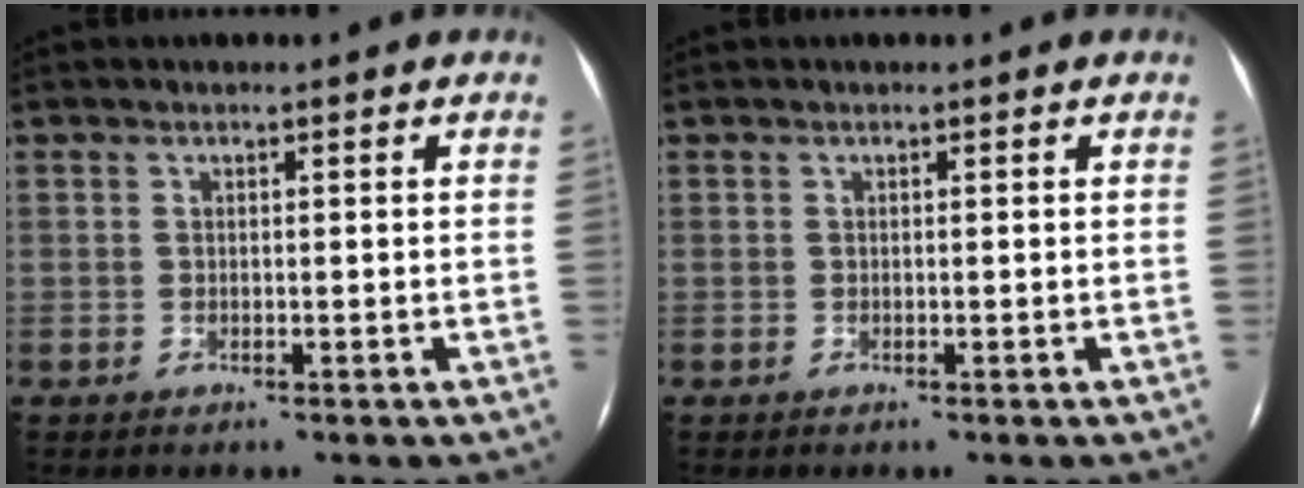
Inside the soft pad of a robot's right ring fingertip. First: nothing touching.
{"total": 0.0}